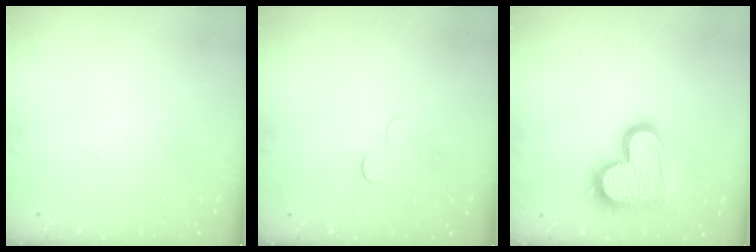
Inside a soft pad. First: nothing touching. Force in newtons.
{"total": 2.9, "press": 2.9, "slide": 0.3}
{"total": 17.2, "press": 17.1, "slide": 1.2}